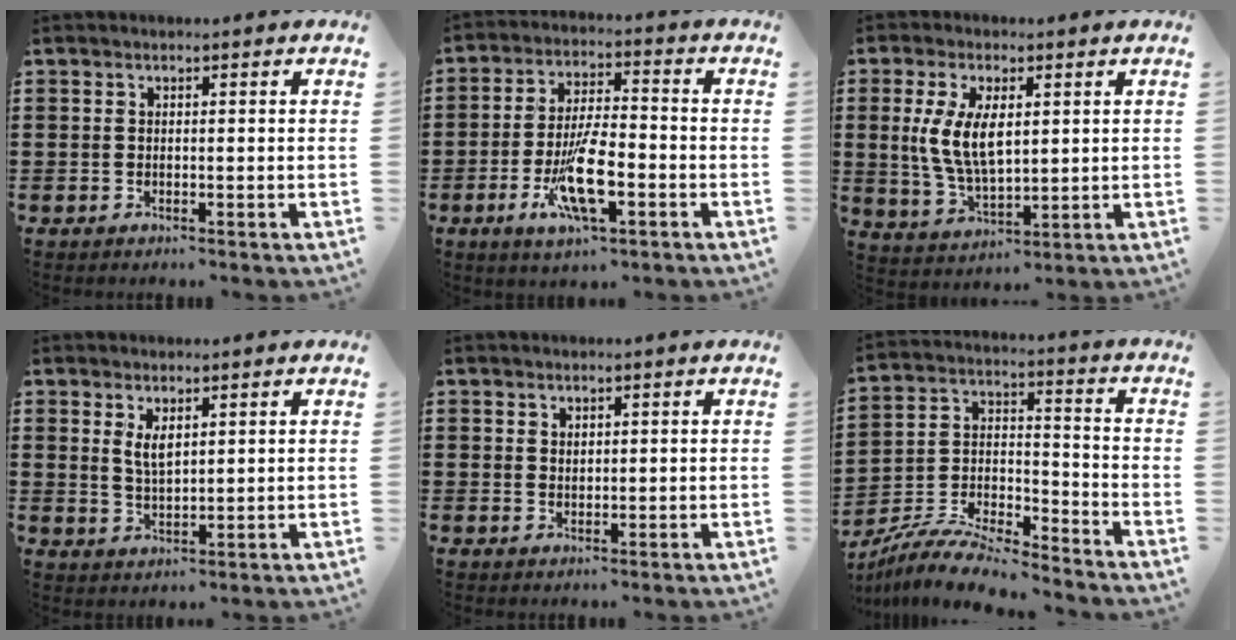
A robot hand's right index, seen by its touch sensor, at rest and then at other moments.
{"total": 10.5, "force": [-3.7, 3.2, 9.3], "torque": [-0.191, -0.013, -0.065]}
{"total": 8.0, "force": [1.3, 3.6, 7.0], "torque": [-0.150, 0.004, 0.022]}
{"total": 2.9, "force": [1.6, 0.9, 2.2], "torque": [-0.046, 0.002, 0.029]}
{"total": 1.1, "force": [1.0, 0.3, 0.1], "torque": [-0.002, 0.001, 0.021]}
{"total": 8.7, "force": [-8.2, 0.5, 2.8], "torque": [-0.053, 0.009, -0.161]}